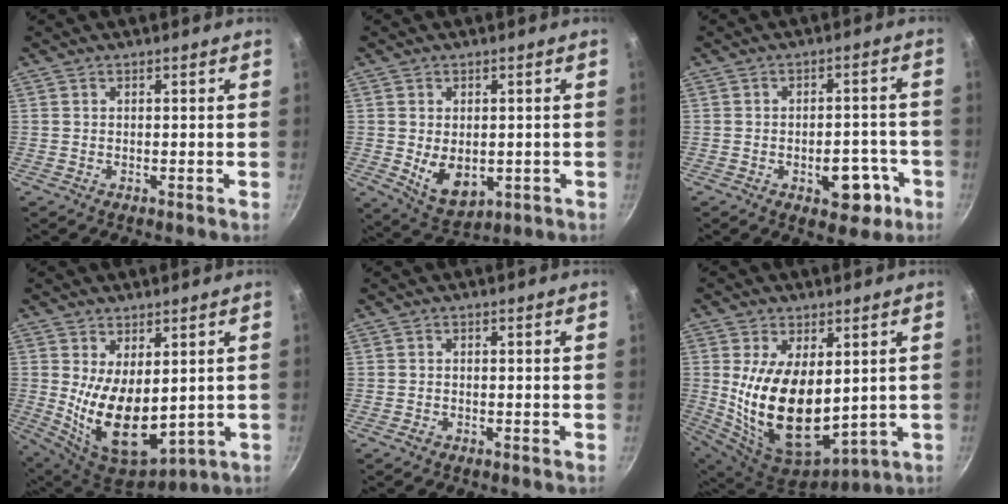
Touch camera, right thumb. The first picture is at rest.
{"total": 8.1, "force": [-0.7, 5.4, 5.9], "torque": [-0.083, -0.015, 0.009]}
{"total": 8.5, "force": [-3.4, 4.9, 6.0], "torque": [-0.047, 0.024, -0.036]}
{"total": 14.4, "force": [0.8, 8.0, 11.9], "torque": [-0.187, -0.038, 0.042]}
{"total": 1.0, "force": [-0.7, 0.6, 0.4], "torque": [-0.010, 0.005, -0.011]}
{"total": 18.7, "force": [1.7, 10.8, 15.2], "torque": [-0.266, -0.036, 0.056]}